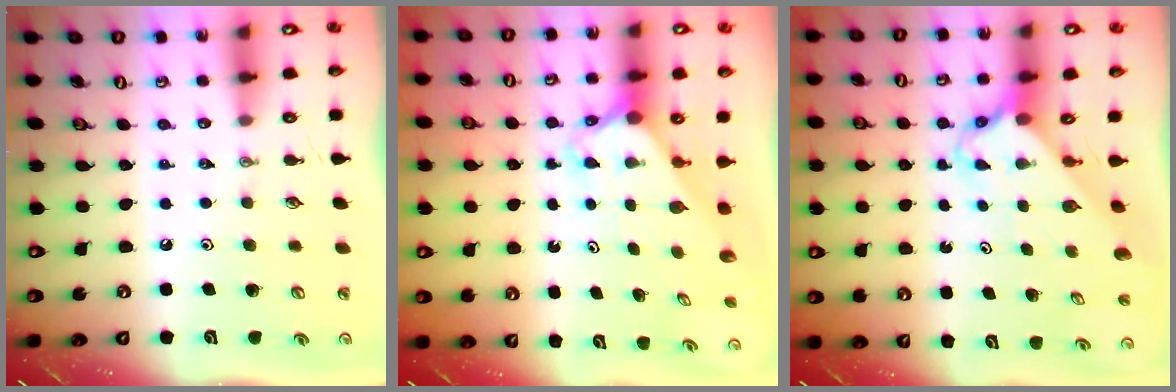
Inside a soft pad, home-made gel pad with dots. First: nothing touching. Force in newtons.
{"total": 2.3, "press": 2.3, "slide": 0.2}
{"total": 2.4, "press": 2.4, "slide": 0.2}